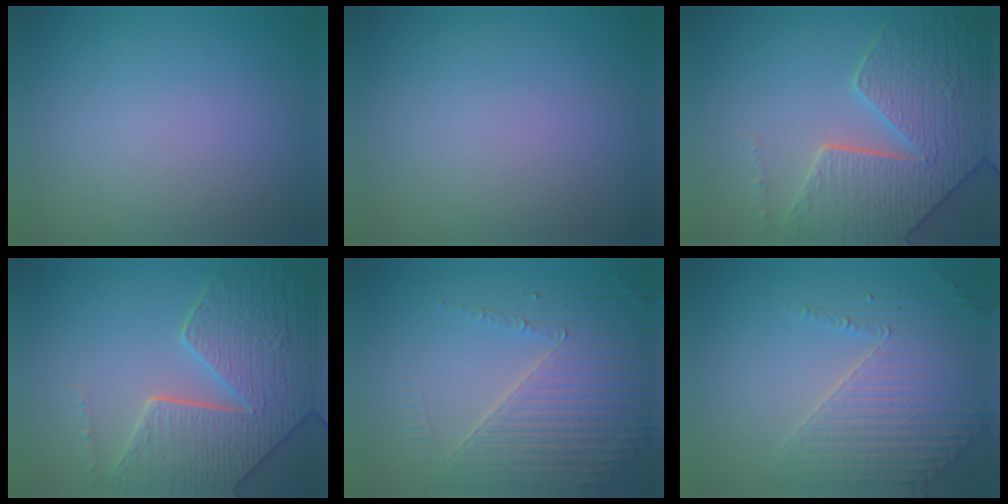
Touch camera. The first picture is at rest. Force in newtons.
{"total": 0.0}
{"total": 7.6, "press": 6.2, "slide": 4.5}
{"total": 7.6, "press": 6.2, "slide": 4.5}
{"total": 5.4, "press": 4.4, "slide": 3.2}
{"total": 3.8, "press": 3.6, "slide": 1.1}